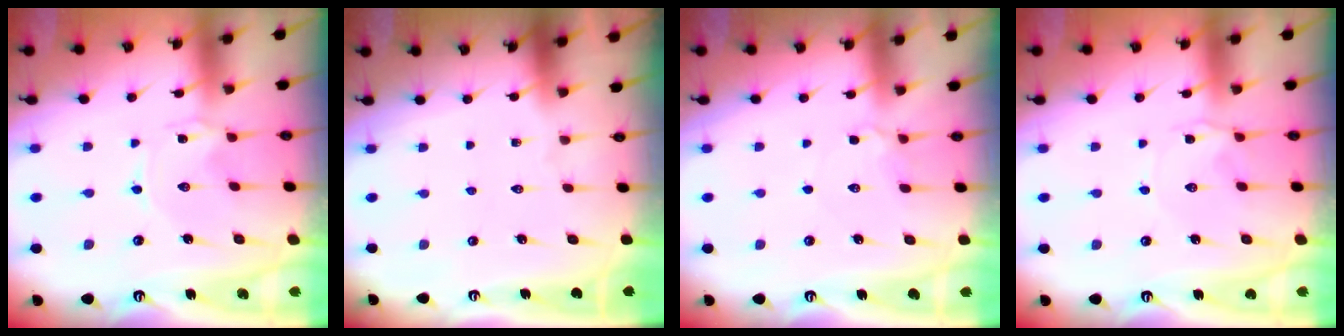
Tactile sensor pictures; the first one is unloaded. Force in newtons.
{"total": 0.0}
{"total": 4.2, "press": 4.2, "slide": 0.6}
{"total": 2.7, "press": 2.6, "slide": 0.4}